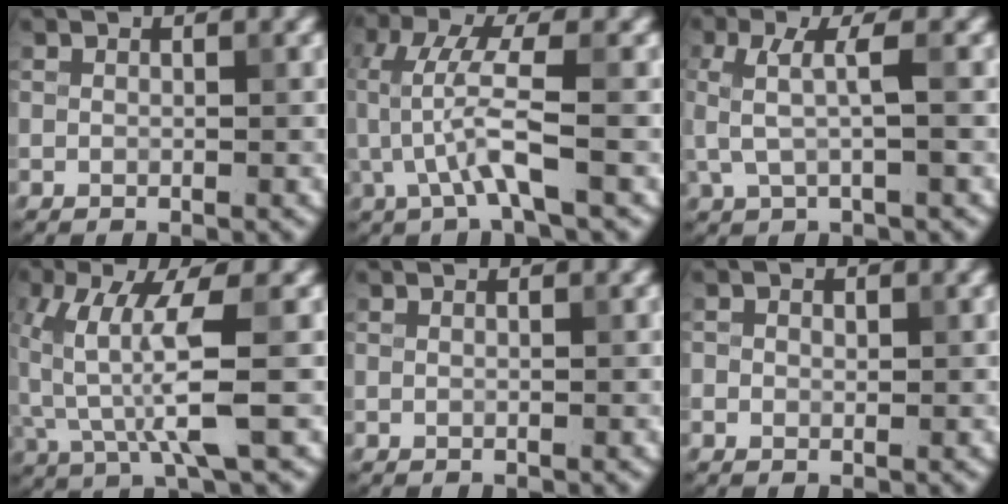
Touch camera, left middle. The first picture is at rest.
{"total": 4.6, "force": [-0.8, 0.8, 4.4], "torque": [-0.099, 0.007, -0.016]}
{"total": 3.1, "force": [0.2, 0.8, 2.9], "torque": [-0.063, 0.003, 0.003]}
{"total": 6.3, "force": [0.1, 1.4, 6.1], "torque": [-0.141, 0.000, 0.005]}
{"total": 0.0}
{"total": 1.1, "force": [0.2, 0.9, 0.5], "torque": [-0.007, -0.002, -0.002]}